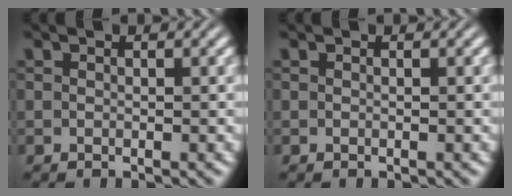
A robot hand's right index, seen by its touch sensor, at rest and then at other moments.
{"total": 0.0}